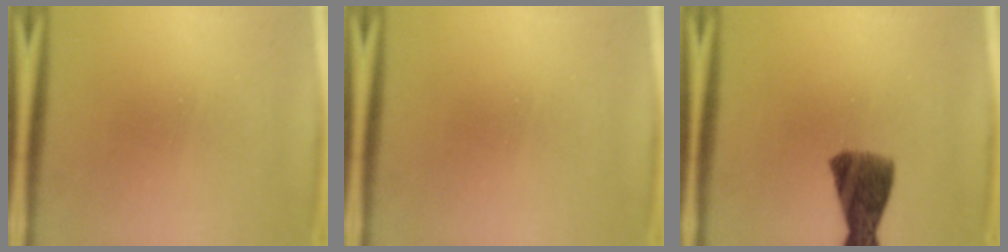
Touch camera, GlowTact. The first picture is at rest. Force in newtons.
{"total": 0.0}
{"total": 8.2}